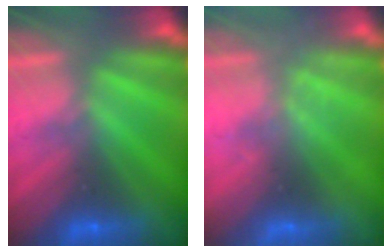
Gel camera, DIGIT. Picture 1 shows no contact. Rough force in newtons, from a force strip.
{"total": 2.3}